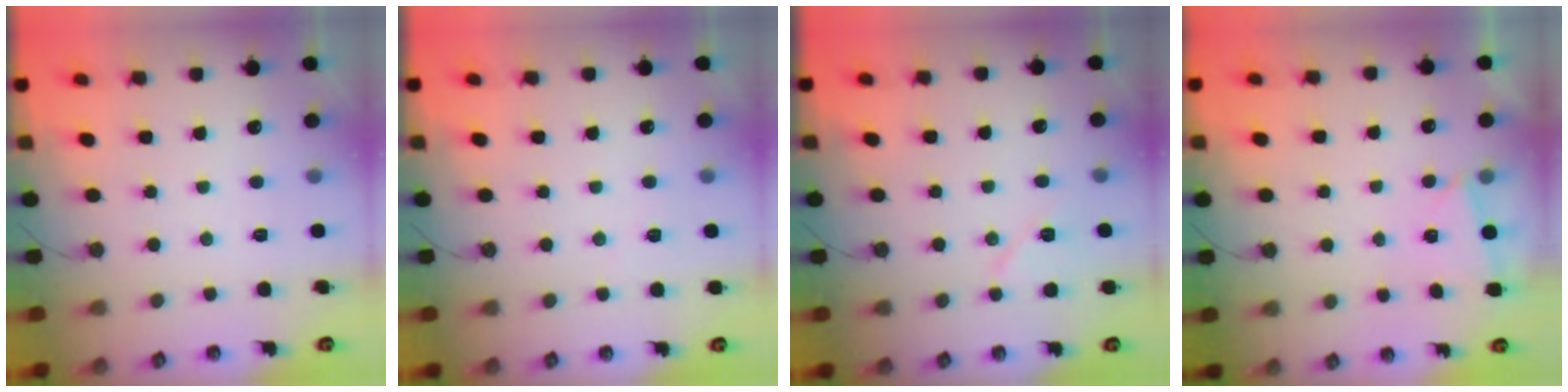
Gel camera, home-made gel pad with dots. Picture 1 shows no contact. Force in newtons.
{"total": 3.3, "press": 3.1, "slide": 1.0}
{"total": 7.2, "press": 7.2, "slide": 0.8}
{"total": 0.6, "press": 0.0, "slide": 0.6}